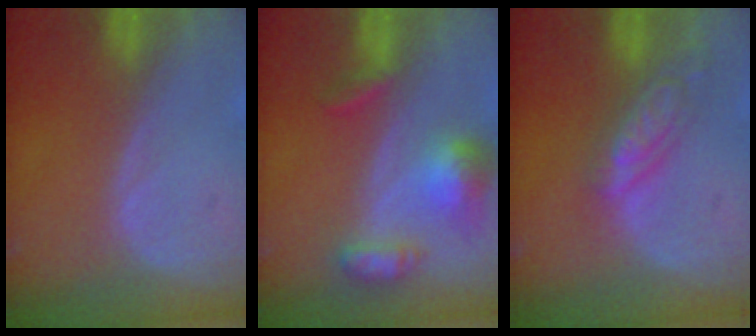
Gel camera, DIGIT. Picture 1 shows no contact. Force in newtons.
{"total": 7.0, "press": 6.5, "slide": 2.6}
{"total": 5.8, "press": 5.1, "slide": 2.8}